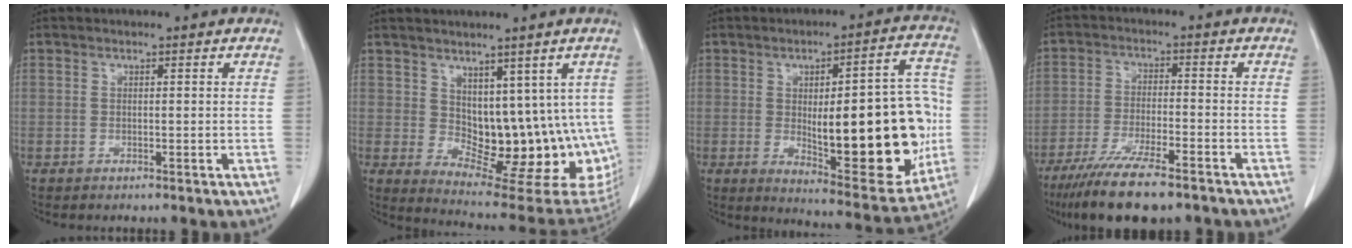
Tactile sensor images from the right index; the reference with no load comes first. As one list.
[{"total": 14.3, "force": [1.8, 8.2, 11.7], "torque": [-0.137, -0.009, 0.047]}, {"total": 23.3, "force": [-1.9, 6.8, 22.2], "torque": [-0.254, 0.011, -0.005]}, {"total": 12.3, "force": [-9.2, 2.2, 7.9], "torque": [-0.137, -0.027, -0.153]}]